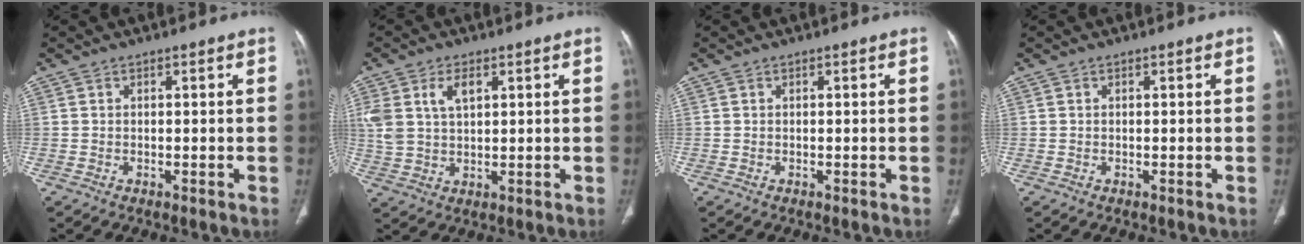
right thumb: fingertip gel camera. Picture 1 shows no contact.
{"total": 8.0, "force": [3.1, 4.7, 5.7], "torque": [-0.121, -0.001, 0.066]}
{"total": 0.0}
{"total": 0.0}